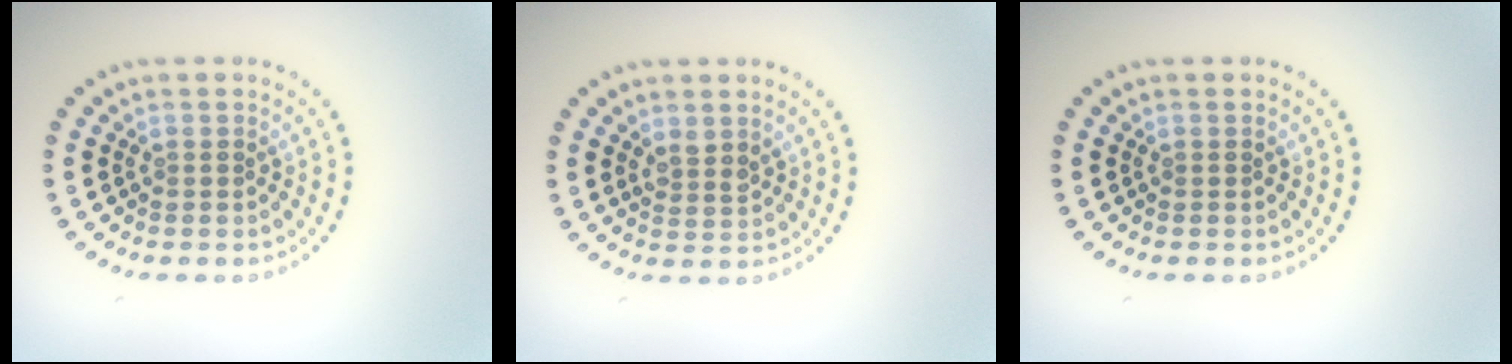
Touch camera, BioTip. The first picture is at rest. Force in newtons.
{"total": 1.4, "press": 1.1, "slide": 0.8}
{"total": 0.0}